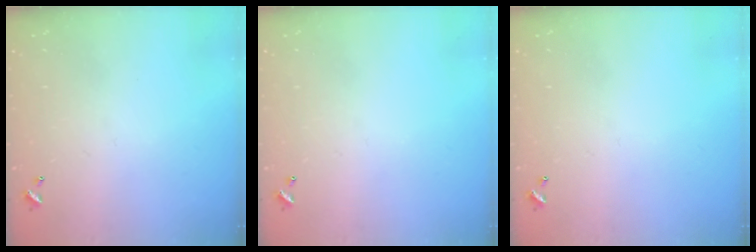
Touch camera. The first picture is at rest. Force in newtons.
{"total": 0.0}
{"total": 0.0}